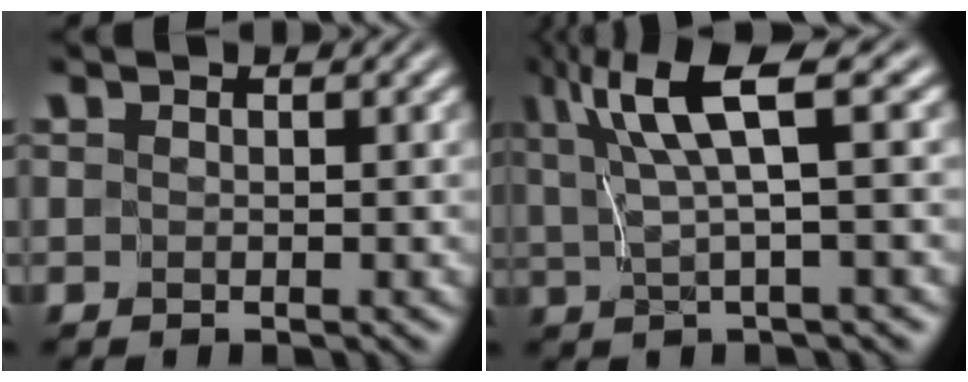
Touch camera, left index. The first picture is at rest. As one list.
[{"total": 6.4, "force": [3.0, 0.9, 5.6], "torque": [-0.100, 0.013, 0.059]}]